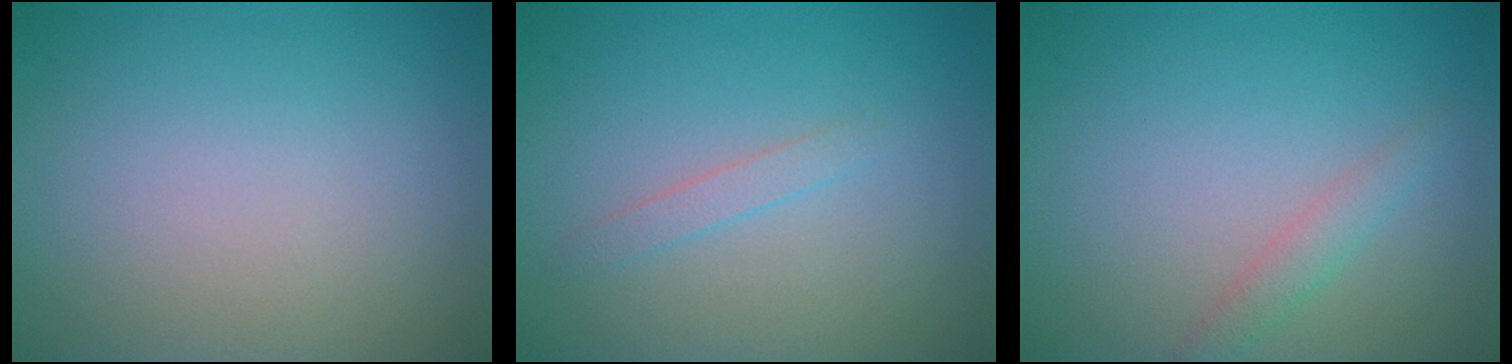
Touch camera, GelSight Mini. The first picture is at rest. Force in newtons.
{"total": 1.0, "press": 1.0, "slide": 0.0}
{"total": 1.5, "press": 1.5, "slide": 0.1}